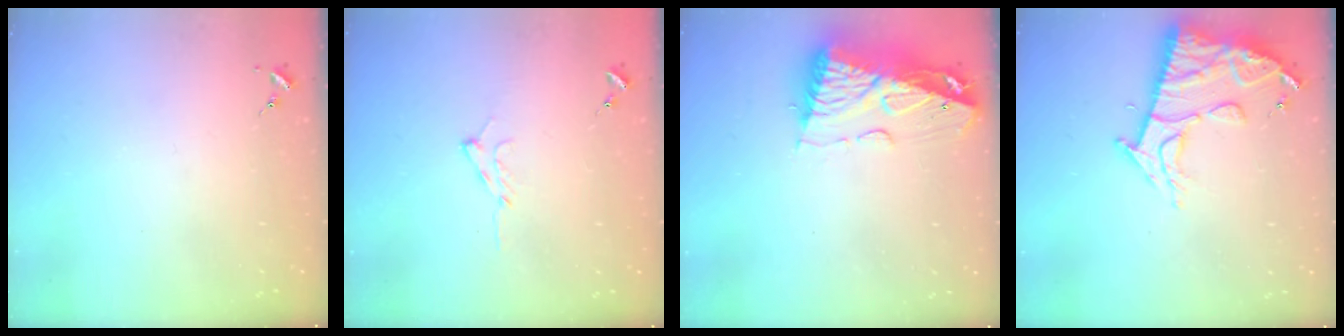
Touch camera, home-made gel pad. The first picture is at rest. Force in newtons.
{"total": 7.4, "press": 7.3, "slide": 0.8}
{"total": 12.6, "press": 12.5, "slide": 1.4}
{"total": 14.4, "press": 14.3, "slide": 1.2}